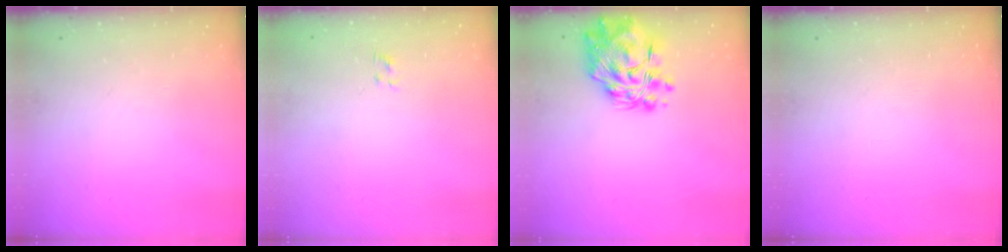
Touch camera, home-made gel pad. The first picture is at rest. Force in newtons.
{"total": 0.5, "press": 0.3, "slide": 0.4}
{"total": 13.8, "press": 12.9, "slide": 4.8}
{"total": 0.0}